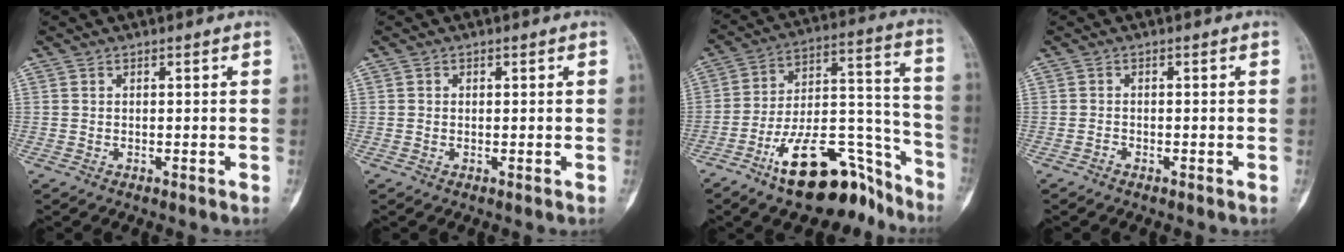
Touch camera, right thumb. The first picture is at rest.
{"total": 0.0}
{"total": 20.5, "force": [-14.0, 8.3, 12.5], "torque": [-0.163, 0.121, -0.228]}
{"total": 0.6, "force": [-0.5, 0.2, 0.0], "torque": [-0.001, 0.001, -0.015]}